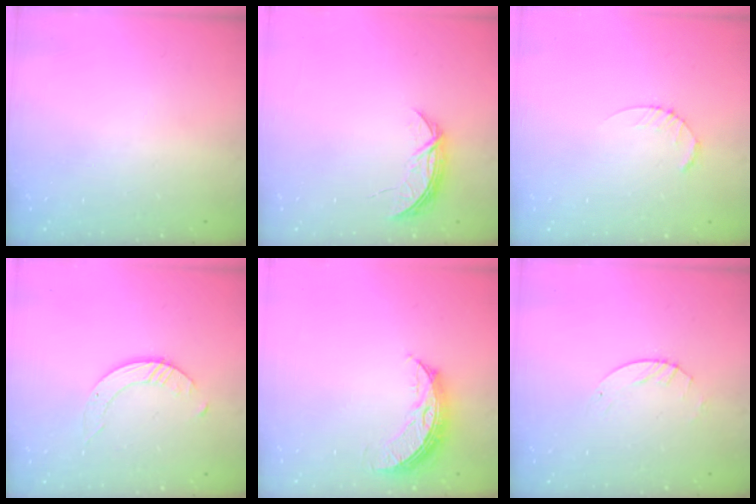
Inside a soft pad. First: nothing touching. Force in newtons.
{"total": 5.4, "press": 5.4, "slide": 0.5}
{"total": 2.6, "press": 2.6, "slide": 0.4}
{"total": 3.2, "press": 3.1, "slide": 0.4}
{"total": 9.3, "press": 9.3, "slide": 0.0}
{"total": 2.6, "press": 2.6, "slide": 0.3}